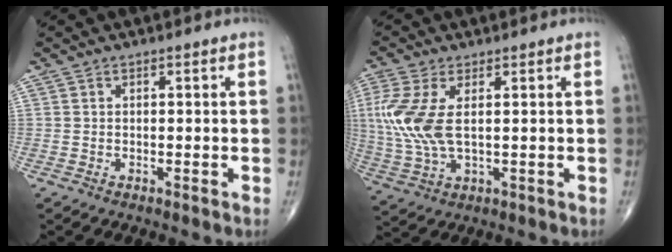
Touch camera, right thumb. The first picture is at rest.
{"total": 10.6, "force": [1.7, 5.0, 9.2], "torque": [-0.238, -0.001, 0.041]}